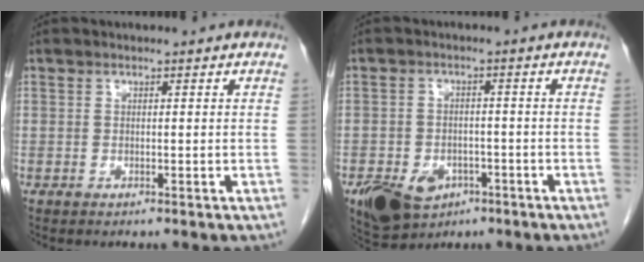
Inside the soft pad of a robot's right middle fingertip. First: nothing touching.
{"total": 10.8, "force": [-5.5, 7.6, 5.2], "torque": [-0.107, 0.006, -0.079]}